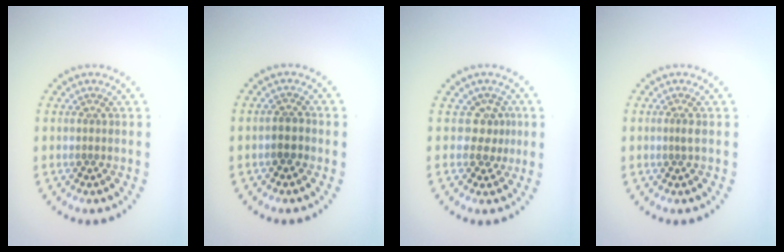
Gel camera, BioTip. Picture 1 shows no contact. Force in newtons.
{"total": 1.7, "press": 1.6, "slide": 0.6}
{"total": 2.1, "press": 1.4, "slide": 1.6}
{"total": 0.9, "press": 0.5, "slide": 0.7}